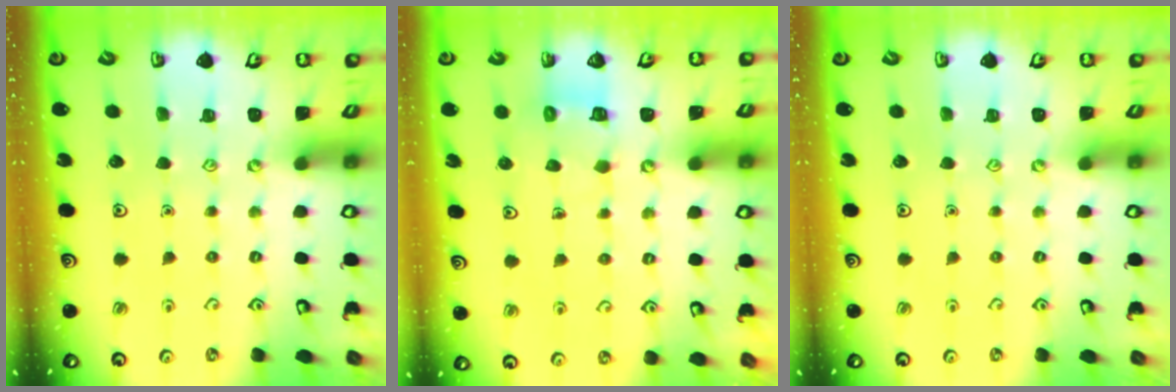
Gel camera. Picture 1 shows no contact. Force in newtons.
{"total": 6.3, "press": 6.3, "slide": 0.6}
{"total": 0.0}